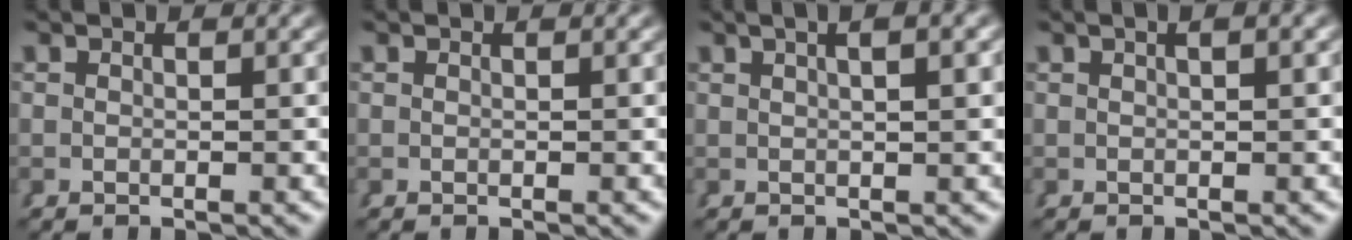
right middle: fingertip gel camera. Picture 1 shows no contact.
{"total": 0.0}
{"total": 3.2, "force": [1.6, 0.4, 2.8], "torque": [-0.020, 0.023, 0.019]}
{"total": 1.2, "force": [0.5, 0.1, 1.1], "torque": [-0.014, 0.011, 0.005]}